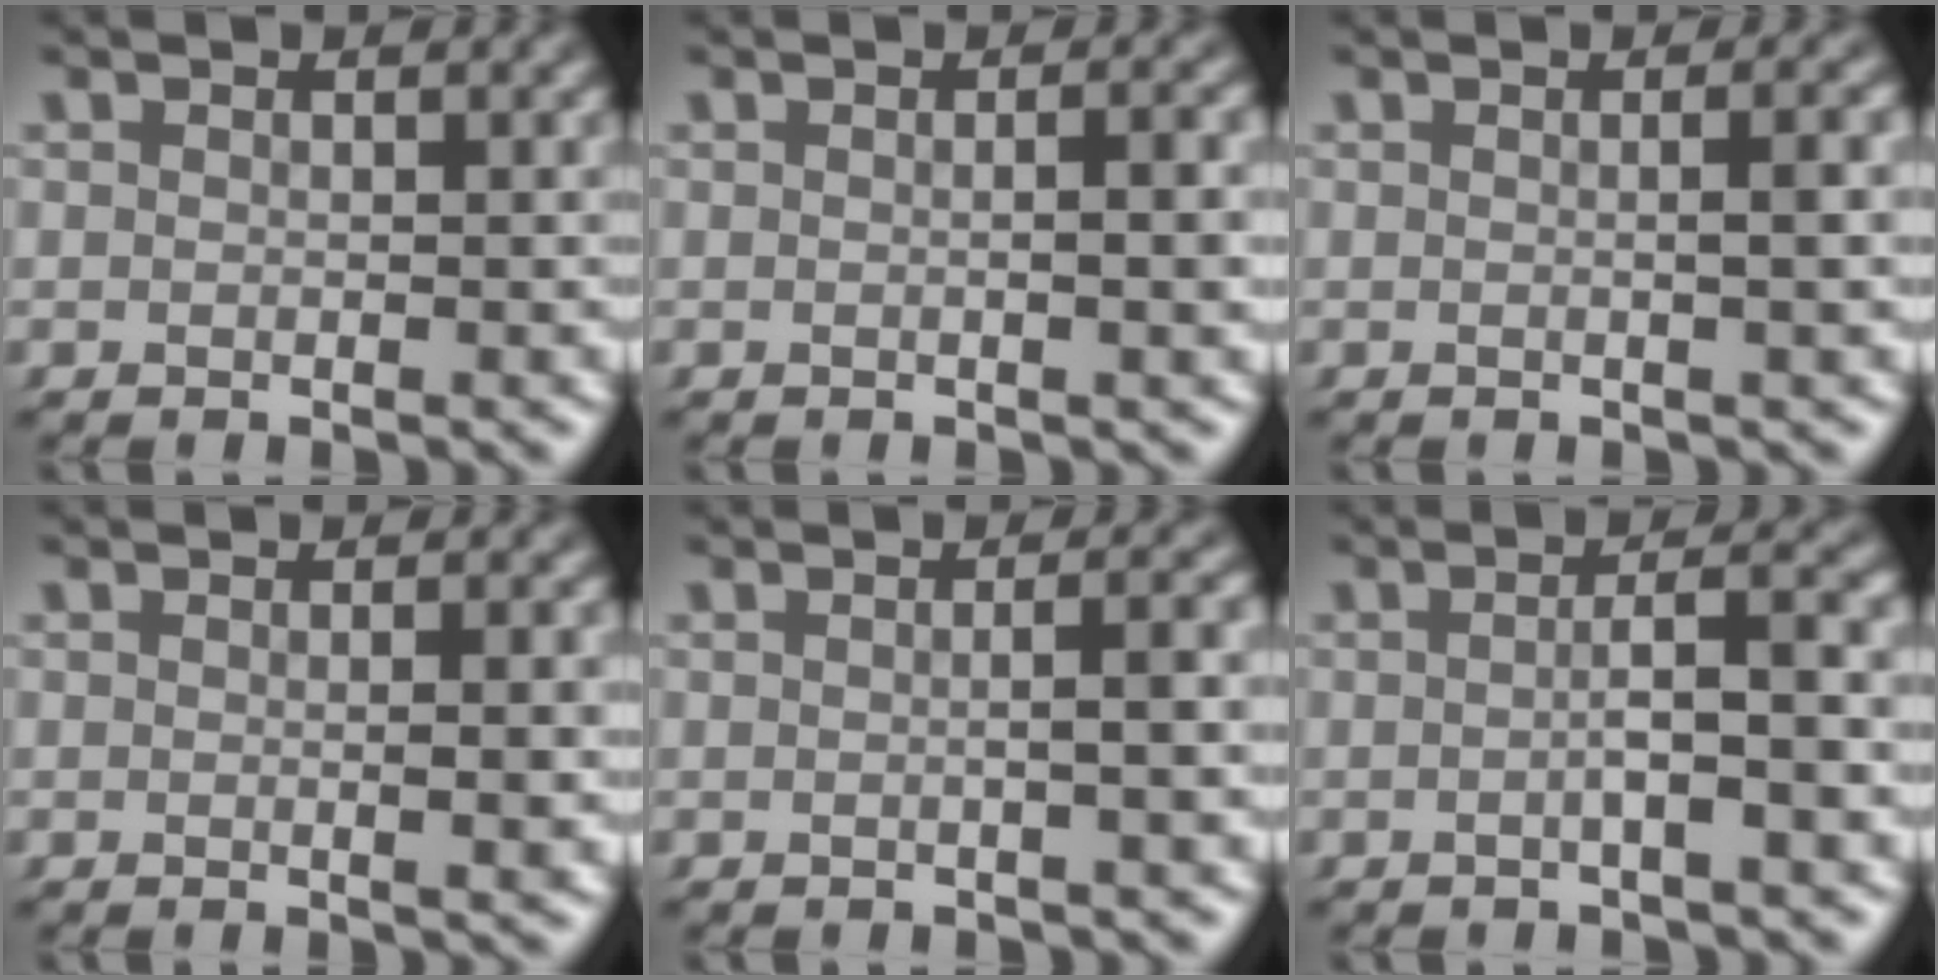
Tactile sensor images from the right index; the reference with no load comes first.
{"total": 1.7, "force": [0.0, 0.1, 1.6], "torque": [-0.017, 0.006, -0.004]}
{"total": 1.4, "force": [0.1, 0.0, 1.4], "torque": [-0.014, 0.005, -0.001]}
{"total": 1.1, "force": [0.1, -0.1, 1.1], "torque": [-0.015, 0.000, 0.000]}
{"total": 1.6, "force": [-0.1, -0.1, 1.6], "torque": [-0.020, 0.005, -0.004]}
{"total": 2.7, "force": [-0.7, 0.0, 2.6], "torque": [-0.039, 0.003, -0.016]}